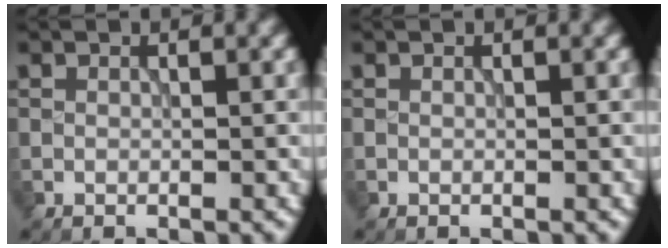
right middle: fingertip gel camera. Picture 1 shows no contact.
{"total": 0.0}